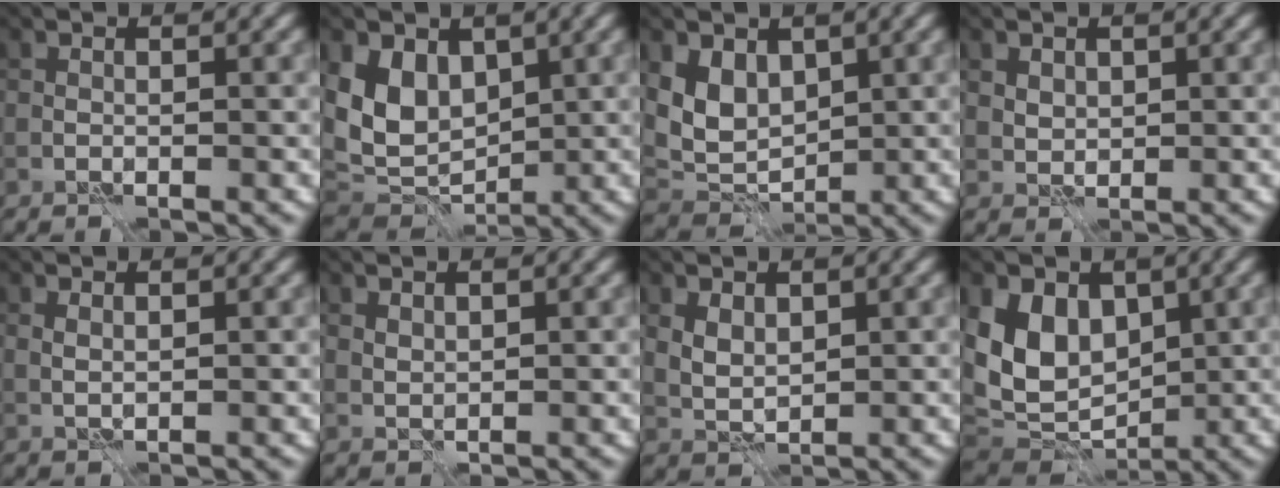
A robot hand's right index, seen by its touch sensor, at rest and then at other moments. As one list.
[{"total": 6.5, "force": [1.8, 4.8, 4.1], "torque": [-0.080, -0.013, 0.030]}, {"total": 4.3, "force": [1.7, 3.1, 2.5], "torque": [-0.051, -0.012, 0.032]}, {"total": 1.4, "force": [0.7, 1.1, 0.6], "torque": [-0.013, -0.002, 0.016]}, {"total": 0.9, "force": [0.5, 0.2, 0.7], "torque": [-0.018, 0.000, 0.009]}, {"total": 0.9, "force": [0.7, 0.4, 0.5], "torque": [-0.014, -0.001, 0.015]}, {"total": 2.4, "force": [0.9, 1.5, 1.6], "torque": [-0.039, -0.004, 0.022]}, {"total": 8.0, "force": [1.6, 5.9, 5.2], "torque": [-0.101, -0.013, 0.026]}]